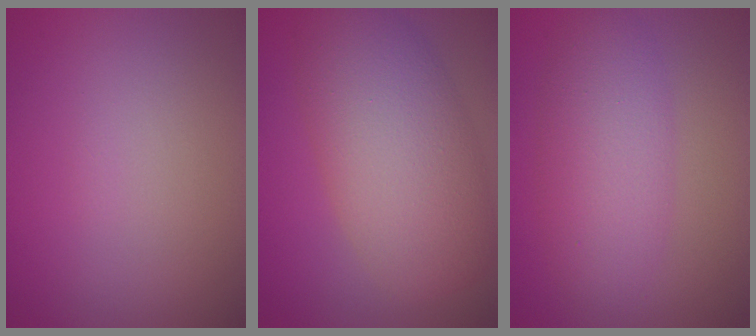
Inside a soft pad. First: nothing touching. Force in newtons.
{"total": 8.8, "press": 8.8, "slide": 0.4}
{"total": 5.2, "press": 5.2, "slide": 0.1}